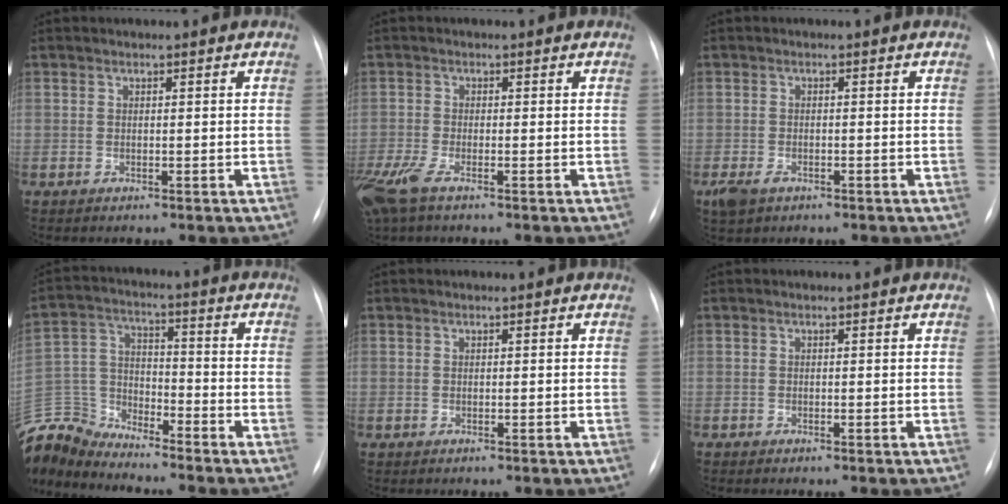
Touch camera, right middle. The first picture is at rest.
{"total": 5.8, "force": [-3.7, 1.6, 4.2], "torque": [-0.096, -0.018, -0.076]}
{"total": 3.2, "force": [-1.8, 1.9, 1.8], "torque": [-0.041, -0.005, -0.024]}
{"total": 10.7, "force": [-10.7, 1.1, -0.1], "torque": [-0.004, 0.032, -0.216]}
{"total": 0.0}
{"total": 0.0}